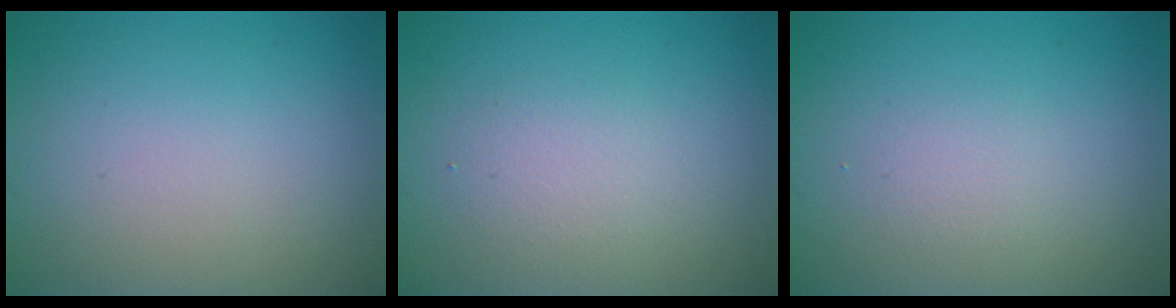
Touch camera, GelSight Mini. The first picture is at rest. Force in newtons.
{"total": 1.9, "press": 1.9, "slide": 0.2}
{"total": 1.2, "press": 1.2, "slide": 0.1}